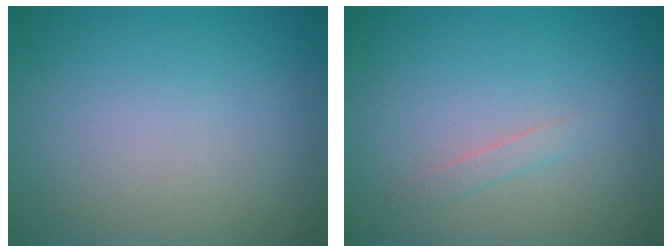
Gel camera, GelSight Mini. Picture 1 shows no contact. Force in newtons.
{"total": 0.9, "press": 0.9, "slide": 0.1}